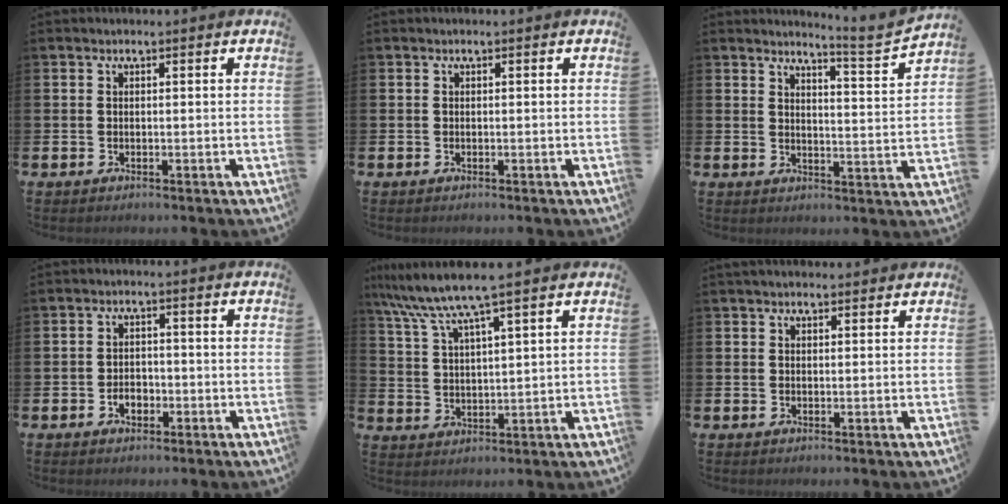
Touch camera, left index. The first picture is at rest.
{"total": 0.0}
{"total": 3.8, "force": [3.5, -0.8, 1.2], "torque": [-0.022, -0.038, 0.052]}
{"total": 2.3, "force": [-0.9, 1.6, 1.2], "torque": [-0.015, -0.001, -0.022]}
{"total": 7.7, "force": [6.4, 0.1, 4.3], "torque": [-0.103, -0.022, 0.111]}
{"total": 1.6, "force": [1.4, 0.5, 0.4], "torque": [0.000, 0.000, 0.024]}